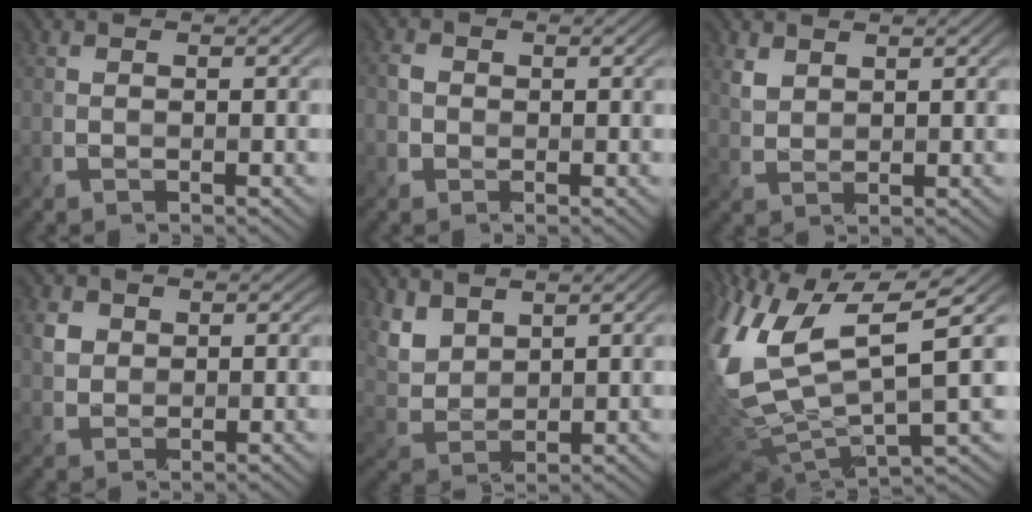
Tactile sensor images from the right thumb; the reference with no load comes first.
{"total": 2.3, "force": [-0.4, 2.1, 0.9], "torque": [-0.029, -0.004, -0.008]}
{"total": 2.2, "force": [1.6, 1.1, 0.8], "torque": [-0.031, -0.002, 0.042]}
{"total": 2.8, "force": [1.4, 2.3, 0.8], "torque": [-0.033, 0.001, 0.030]}
{"total": 4.9, "force": [3.6, 2.5, 2.2], "torque": [-0.067, -0.003, 0.083]}
{"total": 15.4, "force": [4.9, 5.4, 13.6], "torque": [-0.307, 0.014, 0.096]}